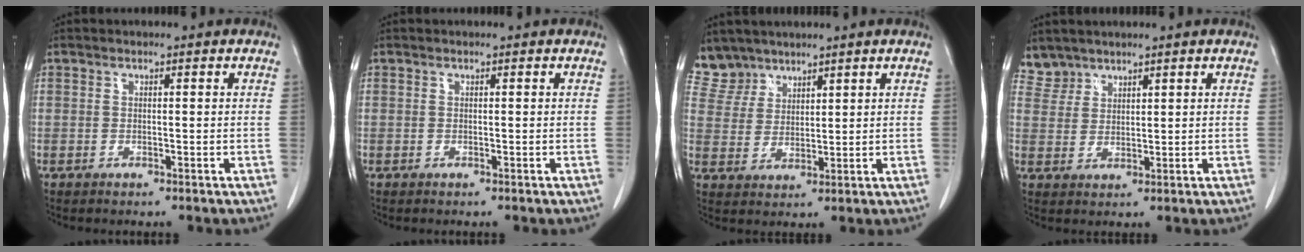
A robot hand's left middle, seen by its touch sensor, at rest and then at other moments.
{"total": 0.0}
{"total": 5.2, "force": [4.6, 2.4, -0.5], "torque": [0.011, 0.002, 0.101]}
{"total": 3.5, "force": [3.2, 1.4, -0.6], "torque": [0.016, 0.007, 0.068]}